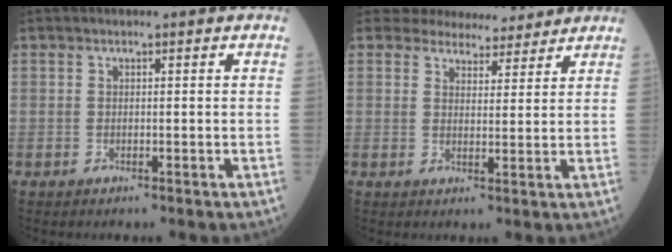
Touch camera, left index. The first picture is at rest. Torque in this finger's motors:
{"motor_torque": [0.77, -0.80, 0.14, 0.00]}